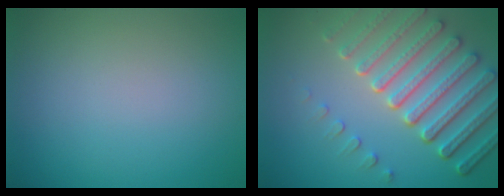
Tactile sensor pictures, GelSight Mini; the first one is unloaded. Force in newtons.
{"total": 7.5, "press": 5.7, "slide": 4.9}